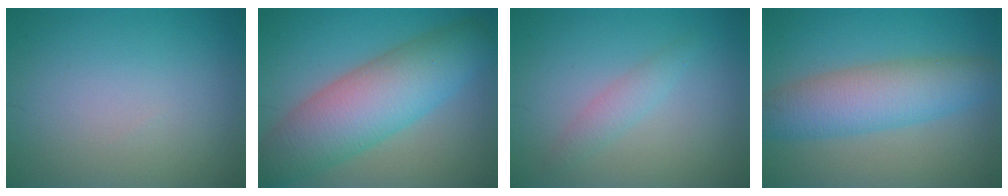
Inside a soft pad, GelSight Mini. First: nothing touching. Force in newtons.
{"total": 9.2, "press": 9.2, "slide": 0.4}
{"total": 1.6, "press": 1.6, "slide": 0.2}
{"total": 6.3, "press": 6.3, "slide": 0.1}